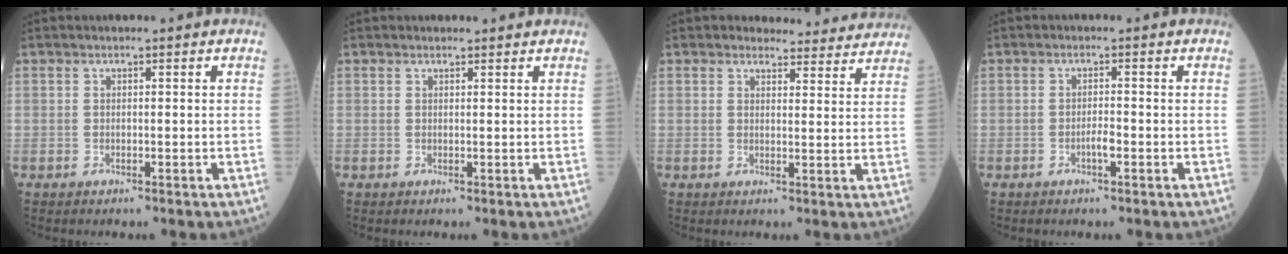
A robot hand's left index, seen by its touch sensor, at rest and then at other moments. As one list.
[{"total": 1.3, "force": [1.3, 0.2, 0.0], "torque": [-0.014, 0.001, 0.015]}, {"total": 8.5, "force": [8.3, 2.1, 0.3], "torque": [0.025, -0.005, 0.073]}, {"total": 1.5, "force": [-0.7, 0.1, 1.3], "torque": [-0.025, 0.001, -0.013]}]